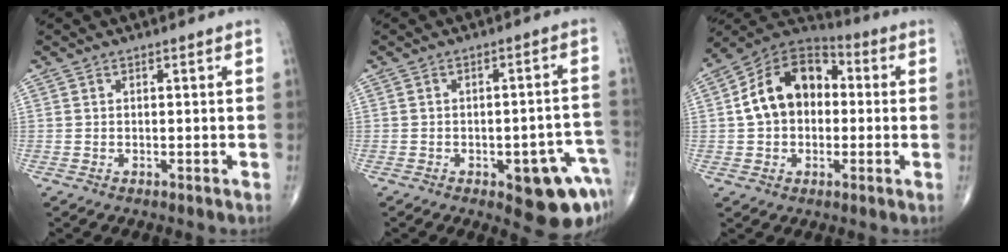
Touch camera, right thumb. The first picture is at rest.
{"total": 11.9, "force": [-5.2, 4.8, 9.6], "torque": [-0.083, 0.034, -0.053]}
{"total": 14.9, "force": [0.9, 10.7, 10.4], "torque": [-0.147, 0.037, 0.003]}